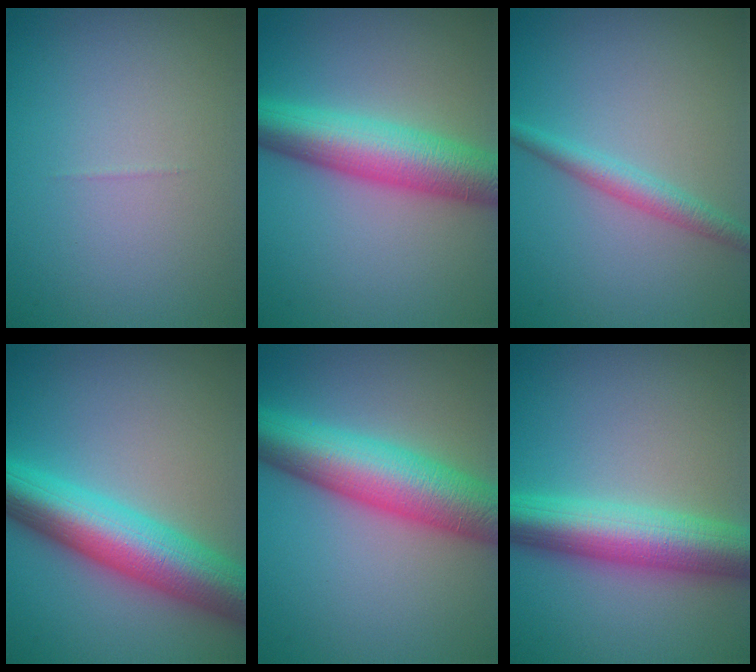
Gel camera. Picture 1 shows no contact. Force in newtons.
{"total": 7.4, "press": 7.4, "slide": 0.0}
{"total": 2.2, "press": 2.2, "slide": 0.1}
{"total": 9.5, "press": 9.5, "slide": 0.3}
{"total": 9.1, "press": 9.0, "slide": 0.4}
{"total": 7.6, "press": 7.6, "slide": 0.2}